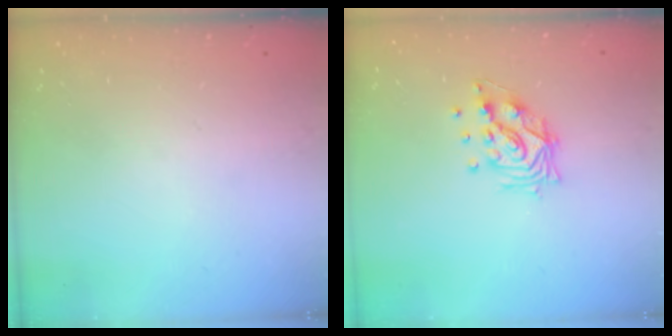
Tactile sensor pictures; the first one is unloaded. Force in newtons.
{"total": 11.5, "press": 11.4, "slide": 1.5}